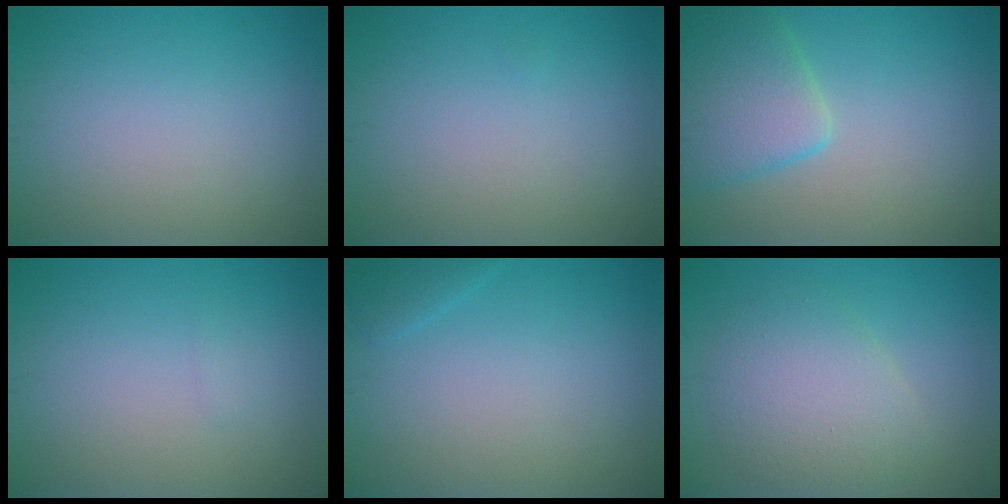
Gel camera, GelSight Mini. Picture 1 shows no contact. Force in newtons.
{"total": 0.0}
{"total": 5.2, "press": 5.2, "slide": 0.3}
{"total": 0.5, "press": 0.5, "slide": 0.0}
{"total": 1.1, "press": 1.1, "slide": 0.1}
{"total": 4.6, "press": 4.6, "slide": 0.3}